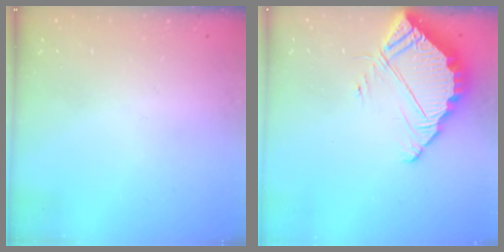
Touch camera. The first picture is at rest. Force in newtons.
{"total": 5.9, "press": 5.9, "slide": 0.2}